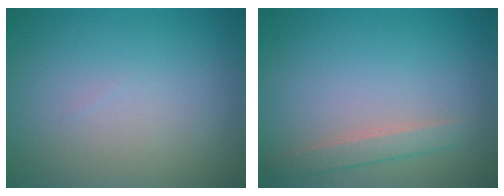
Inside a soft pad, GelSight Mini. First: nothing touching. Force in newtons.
{"total": 1.7, "press": 1.7, "slide": 0.1}